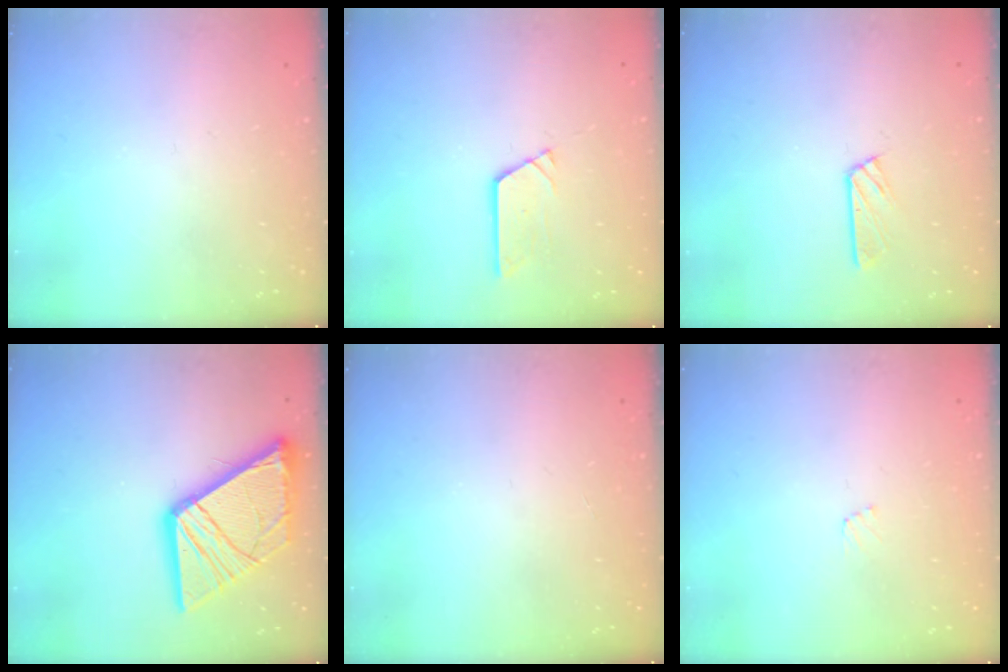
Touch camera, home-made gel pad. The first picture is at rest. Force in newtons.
{"total": 2.7, "press": 2.7, "slide": 0.0}
{"total": 3.4, "press": 3.3, "slide": 0.4}
{"total": 18.9, "press": 18.8, "slide": 2.0}
{"total": 0.0}
{"total": 3.3, "press": 3.3, "slide": 0.4}